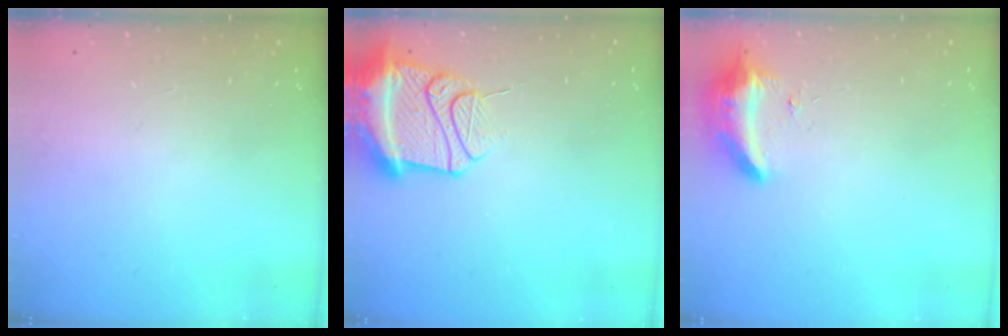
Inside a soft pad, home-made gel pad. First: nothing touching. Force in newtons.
{"total": 15.3, "press": 15.2, "slide": 1.8}
{"total": 8.9, "press": 8.8, "slide": 1.6}